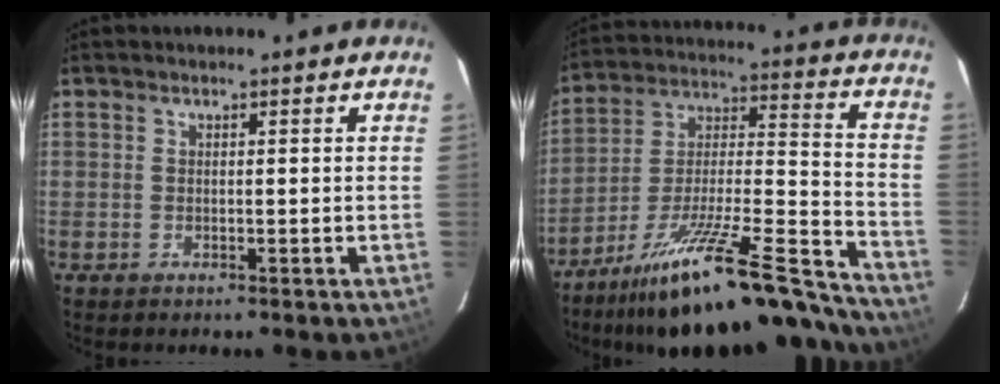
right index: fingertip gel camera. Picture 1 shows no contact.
{"total": 27.9, "force": [-22.9, 4.5, 15.2], "torque": [-0.223, -0.012, -0.349]}